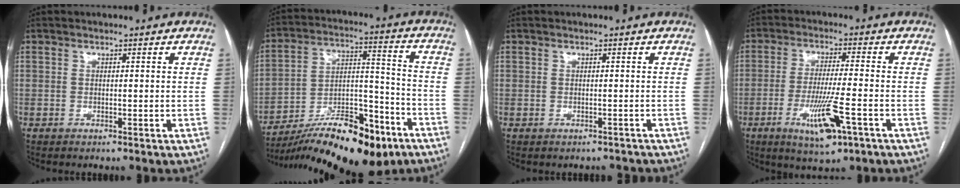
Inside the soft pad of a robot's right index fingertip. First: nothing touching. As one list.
[{"total": 21.6, "force": [-14.9, 6.2, 14.3], "torque": [-0.205, 0.014, -0.240]}, {"total": 1.6, "force": [-1.3, 0.9, 0.0], "torque": [0.001, 0.002, -0.016]}, {"total": 9.7, "force": [-4.1, 1.0, 8.8], "torque": [-0.163, -0.020, -0.067]}]